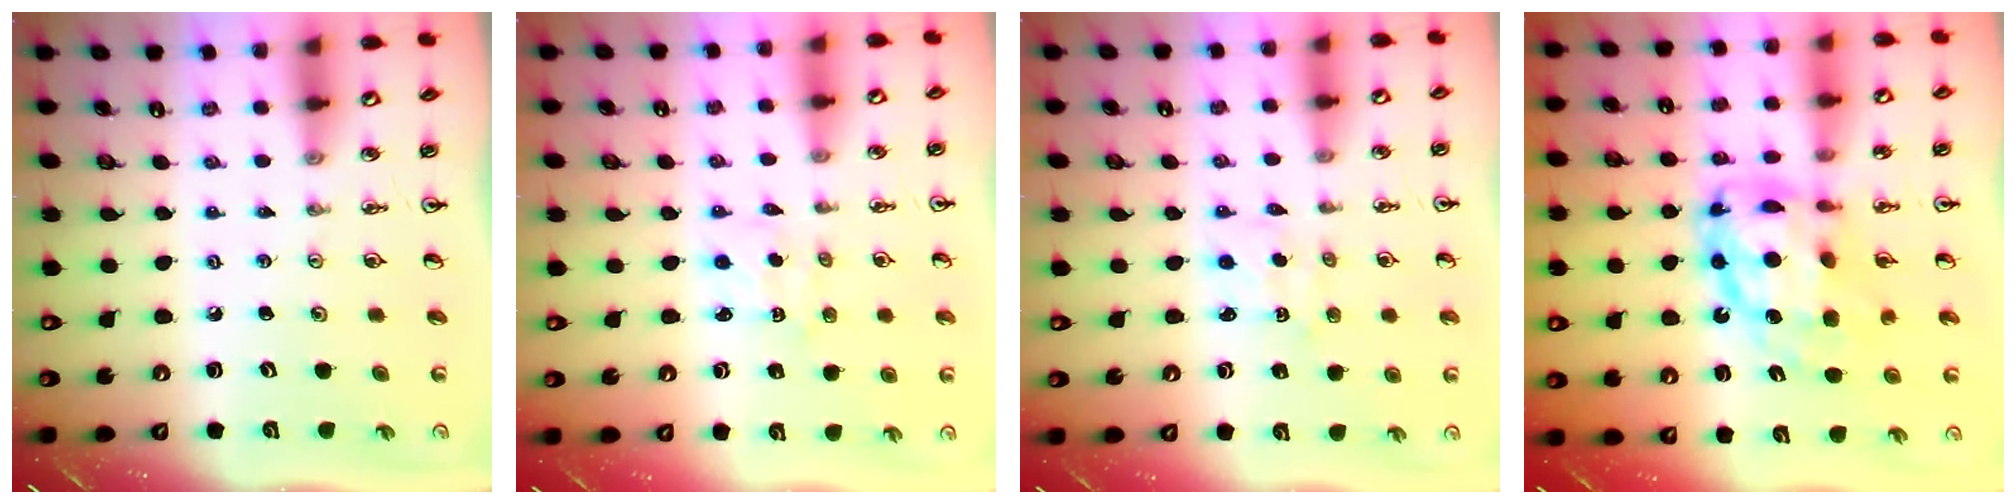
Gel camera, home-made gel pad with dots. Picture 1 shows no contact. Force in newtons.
{"total": 2.1, "press": 2.1, "slide": 0.3}
{"total": 2.1, "press": 2.1, "slide": 0.3}
{"total": 14.9, "press": 14.9, "slide": 1.5}